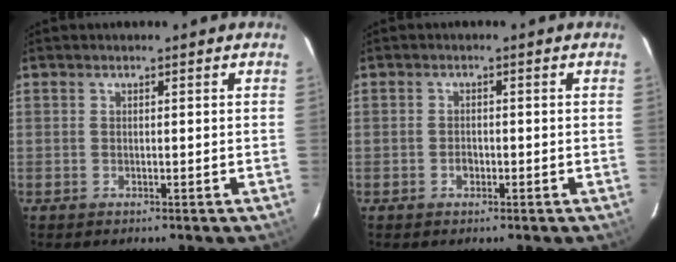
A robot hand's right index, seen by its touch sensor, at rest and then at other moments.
{"total": 1.6, "force": [-0.7, 1.2, 0.8], "torque": [-0.015, 0.005, -0.010]}